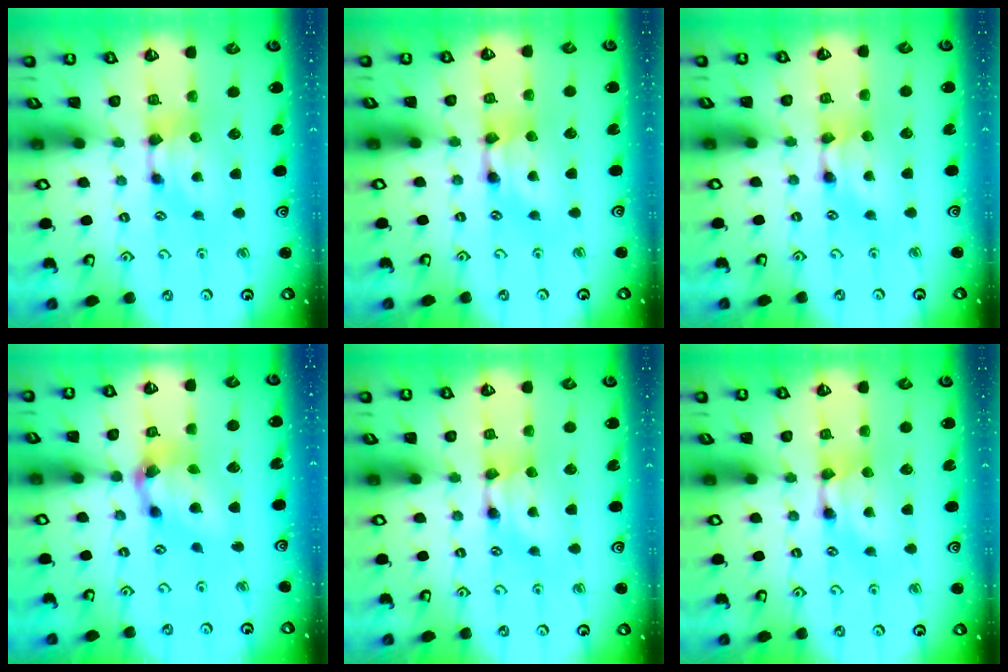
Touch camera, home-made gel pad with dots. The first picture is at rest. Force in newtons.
{"total": 1.8, "press": 1.8, "slide": 0.1}
{"total": 1.7, "press": 1.7, "slide": 0.1}
{"total": 6.2, "press": 5.7, "slide": 2.4}
{"total": 1.6, "press": 1.6, "slide": 0.1}
{"total": 1.9, "press": 1.9, "slide": 0.2}